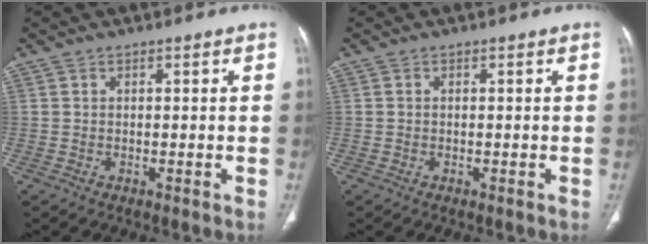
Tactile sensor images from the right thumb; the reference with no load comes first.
{"total": 0.0}